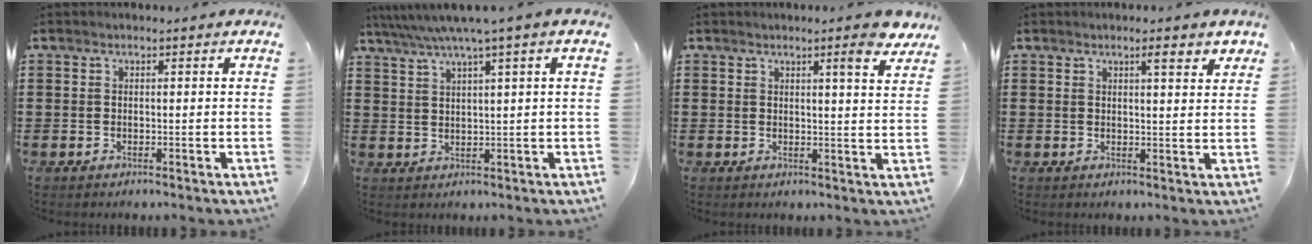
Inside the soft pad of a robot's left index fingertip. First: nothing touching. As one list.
[{"total": 4.0, "force": [2.3, -0.4, 3.2], "torque": [-0.069, -0.007, 0.036]}, {"total": 4.2, "force": [3.3, -0.1, 2.7], "torque": [-0.046, -0.014, 0.052]}, {"total": 3.0, "force": [2.1, 0.4, 2.1], "torque": [-0.029, -0.003, 0.032]}]